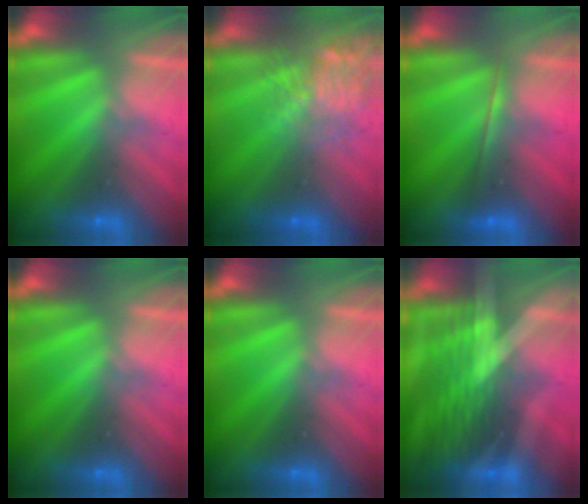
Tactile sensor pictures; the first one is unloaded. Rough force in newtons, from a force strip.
{"total": 7.4}
{"total": 1.8}
{"total": 0.0}
{"total": 0.0}
{"total": 3.0}